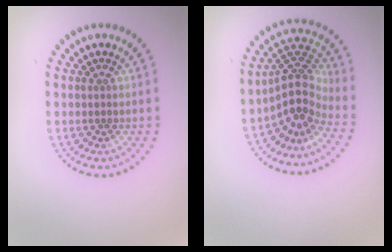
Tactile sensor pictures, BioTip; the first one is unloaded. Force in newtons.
{"total": 4.0, "press": 2.7, "slide": 2.9}